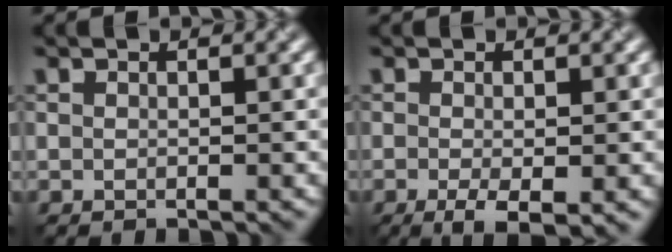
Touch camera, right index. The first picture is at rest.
{"total": 2.9, "force": [-1.0, 0.8, 2.6], "torque": [-0.047, -0.011, -0.016]}